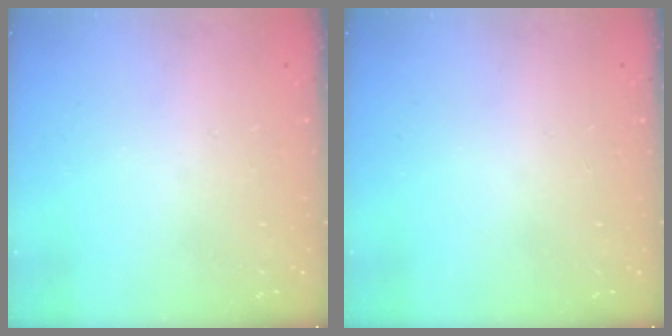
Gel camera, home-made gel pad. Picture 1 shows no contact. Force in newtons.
{"total": 0.0}